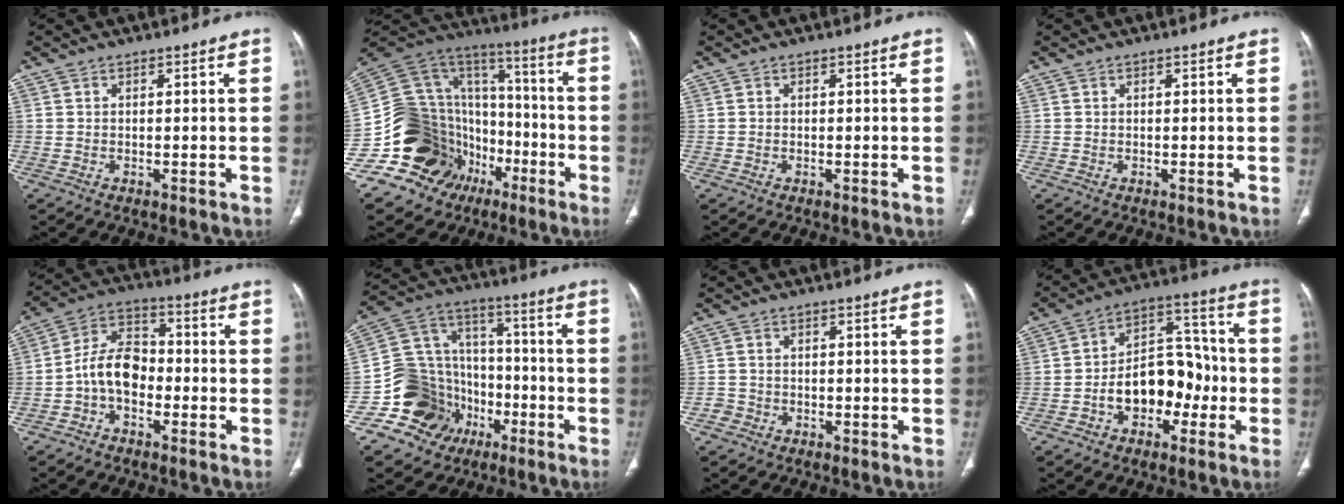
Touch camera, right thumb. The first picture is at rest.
{"total": 28.0, "force": [-11.3, 22.1, 13.0], "torque": [-0.202, 0.122, -0.178]}
{"total": 0.0}
{"total": 0.0}
{"total": 9.5, "force": [-2.5, 6.4, 6.6], "torque": [-0.108, 0.038, -0.058]}
{"total": 17.5, "force": [-7.4, 15.0, 5.3], "torque": [-0.059, 0.102, -0.117]}
{"total": 1.9, "force": [-1.0, 1.6, 0.0], "torque": [0.003, 0.010, -0.024]}
{"total": 13.8, "force": [-3.7, 9.3, 9.6], "torque": [-0.108, 0.057, -0.059]}